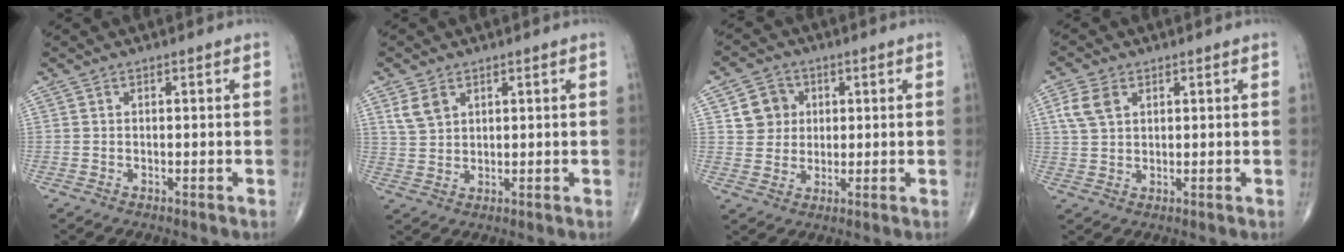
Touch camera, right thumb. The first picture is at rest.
{"total": 4.3, "force": [2.3, 2.9, 2.2], "torque": [-0.038, -0.007, 0.053]}
{"total": 6.5, "force": [1.8, 5.9, 1.9], "torque": [-0.002, -0.003, 0.031]}
{"total": 5.2, "force": [2.0, 3.5, 3.3], "torque": [-0.066, 0.004, 0.043]}